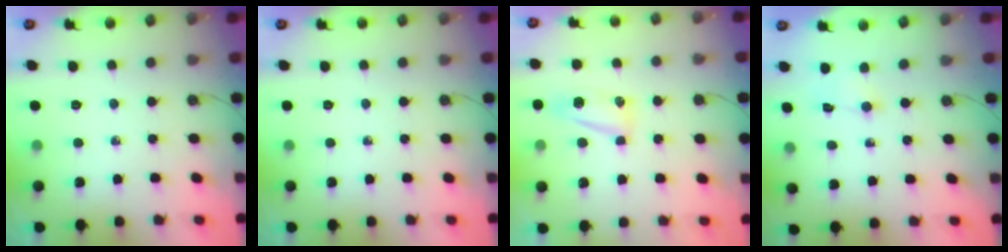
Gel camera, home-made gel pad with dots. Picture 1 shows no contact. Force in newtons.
{"total": 0.0}
{"total": 6.7, "press": 6.6, "slide": 0.7}
{"total": 1.5, "press": 1.3, "slide": 0.8}